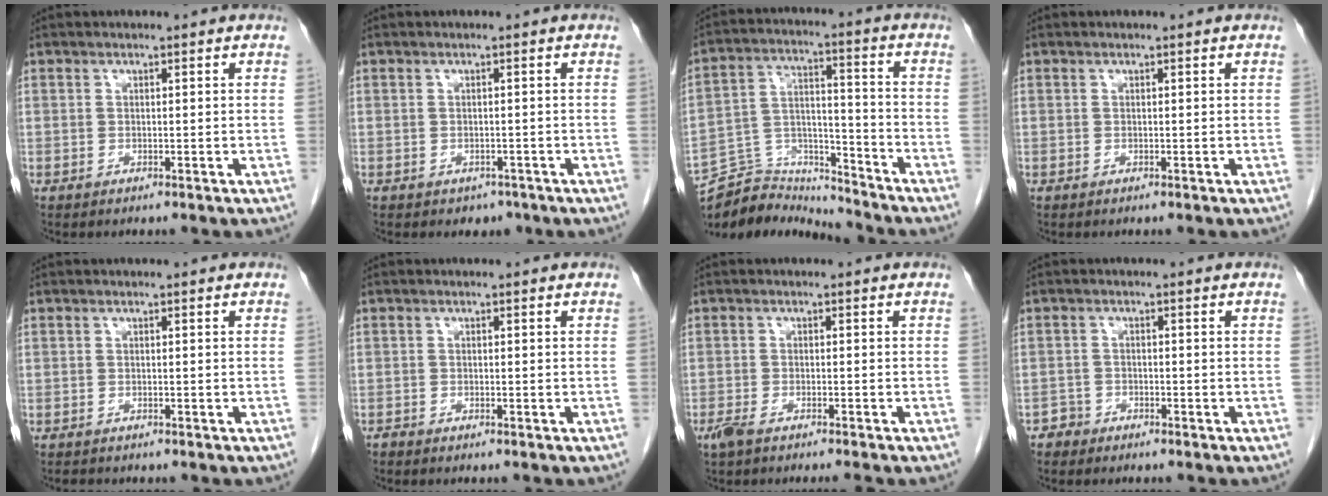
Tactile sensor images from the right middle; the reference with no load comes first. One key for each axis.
{"total": 1.7, "fx": -1.1, "fy": 1.2, "fz": 0.4, "tx": -0.004, "ty": 0.003, "tz": -0.009}
{"total": 12.2, "fx": -12.1, "fy": 1.6, "fz": 0.2, "tx": -0.004, "ty": 0.036, "tz": -0.216}
{"total": 0.0}
{"total": 0.8, "fx": -0.7, "fy": 0.3, "fz": 0.1, "tx": -0.009, "ty": -0.002, "tz": -0.012}
{"total": 0.6, "fx": -0.5, "fy": 0.1, "fz": 0.0, "tx": -0.007, "ty": -0.001, "tz": -0.013}
{"total": 4.3, "fx": -3.5, "fy": 0.4, "fz": 2.5, "tx": -0.037, "ty": -0.008, "tz": -0.057}
{"total": 1.7, "fx": -1.4, "fy": 1.0, "fz": -0.4, "tx": 0.004, "ty": 0.006, "tz": -0.028}